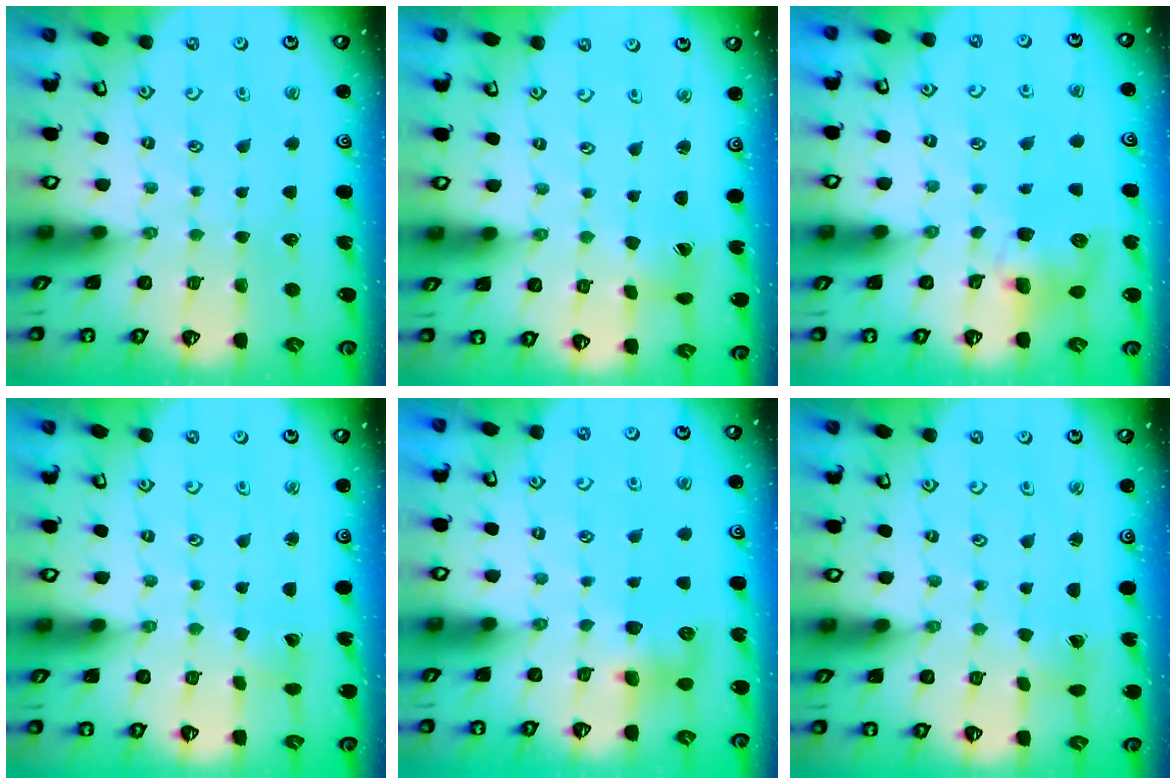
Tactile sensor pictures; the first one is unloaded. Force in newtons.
{"total": 3.0, "press": 3.0, "slide": 0.2}
{"total": 9.5, "press": 9.4, "slide": 0.6}
{"total": 3.6, "press": 3.6, "slide": 0.2}
{"total": 8.6, "press": 8.6, "slide": 0.5}
{"total": 0.8, "press": 0.8, "slide": 0.1}